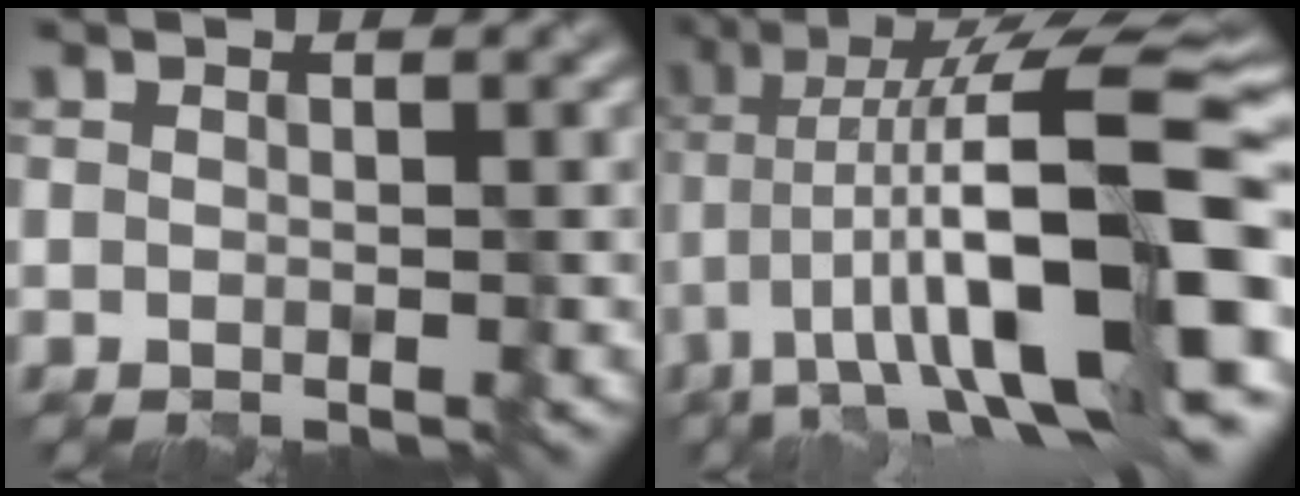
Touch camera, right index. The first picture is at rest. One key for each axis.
{"total": 16.2, "fx": -2.4, "fy": 4.7, "fz": 15.4, "tx": -0.250, "ty": 0.033, "tz": -0.039}